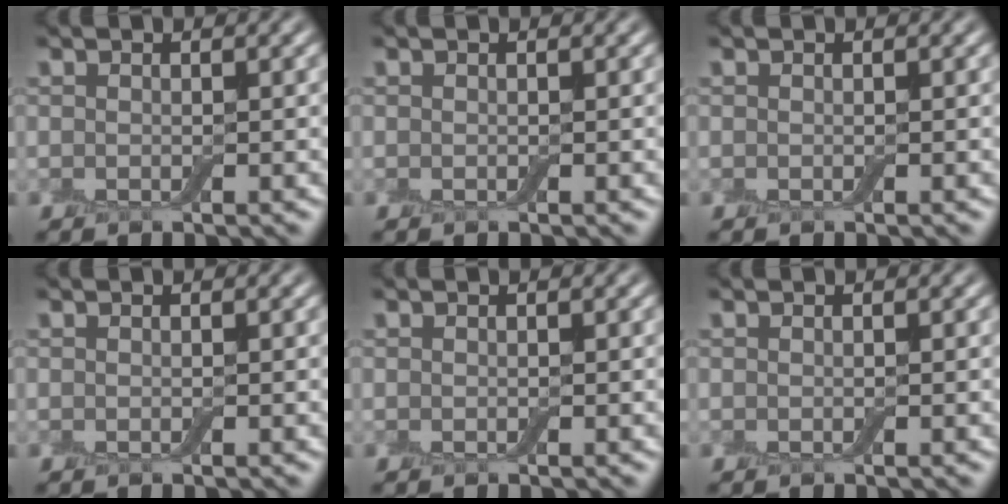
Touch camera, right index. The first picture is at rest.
{"total": 0.0}
{"total": 0.0}
{"total": 0.0}
{"total": 0.0}
{"total": 0.0}